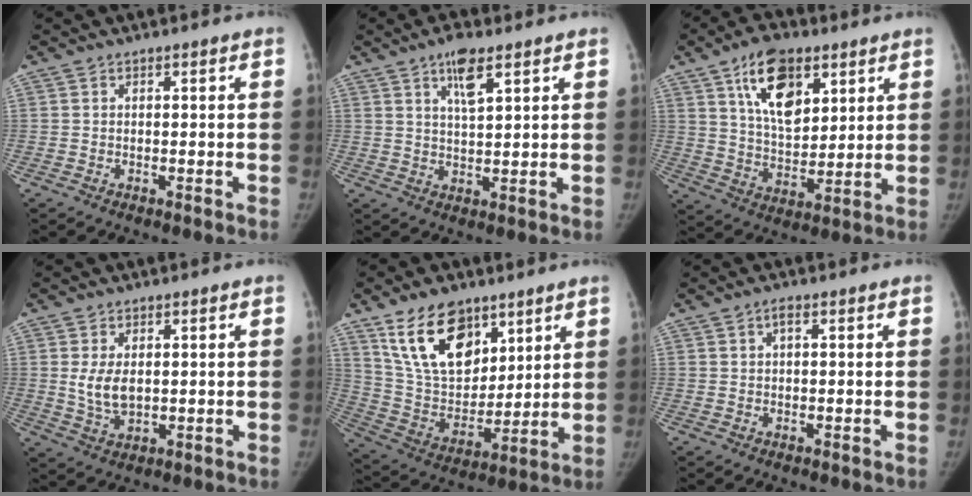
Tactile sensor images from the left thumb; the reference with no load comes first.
{"total": 6.0, "force": [3.5, 2.0, 4.5], "torque": [-0.071, -0.016, 0.059]}
{"total": 14.2, "force": [7.0, 7.7, 9.7], "torque": [-0.129, -0.034, 0.126]}
{"total": 5.8, "force": [0.7, 3.5, 4.5], "torque": [-0.080, -0.010, 0.022]}
{"total": 17.8, "force": [10.6, 10.4, 9.8], "torque": [-0.128, -0.052, 0.207]}
{"total": 1.7, "force": [0.6, 1.0, 1.3], "torque": [-0.017, 0.001, 0.009]}